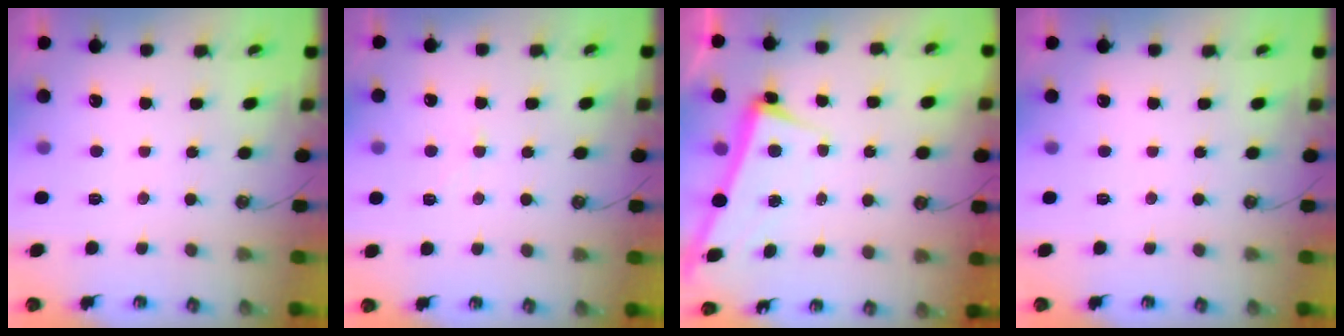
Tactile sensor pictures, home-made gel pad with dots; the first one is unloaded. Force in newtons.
{"total": 1.0, "press": 1.0, "slide": 0.2}
{"total": 2.6, "press": 2.3, "slide": 1.1}
{"total": 0.0}